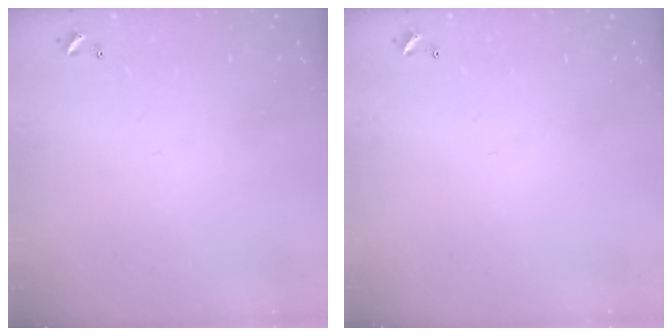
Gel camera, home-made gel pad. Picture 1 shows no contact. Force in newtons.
{"total": 0.0}